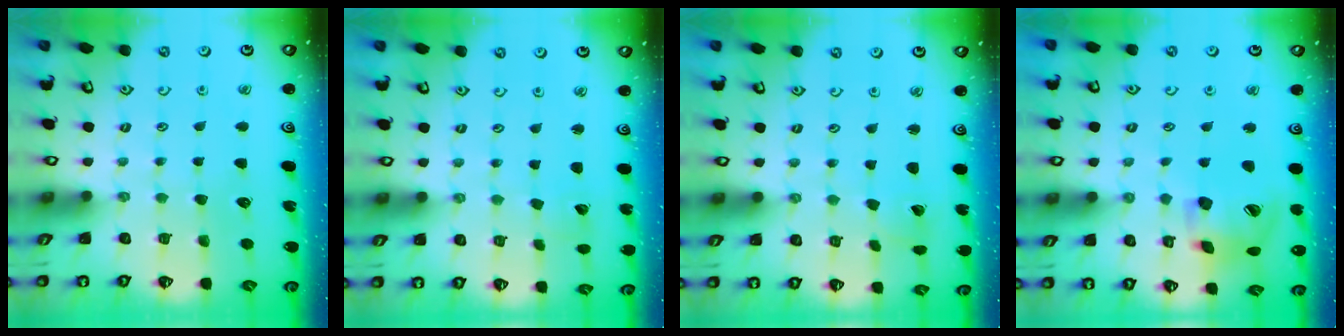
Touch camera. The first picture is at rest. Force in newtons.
{"total": 1.5, "press": 1.5, "slide": 0.0}
{"total": 2.4, "press": 2.4, "slide": 0.1}
{"total": 14.6, "press": 14.6, "slide": 0.6}